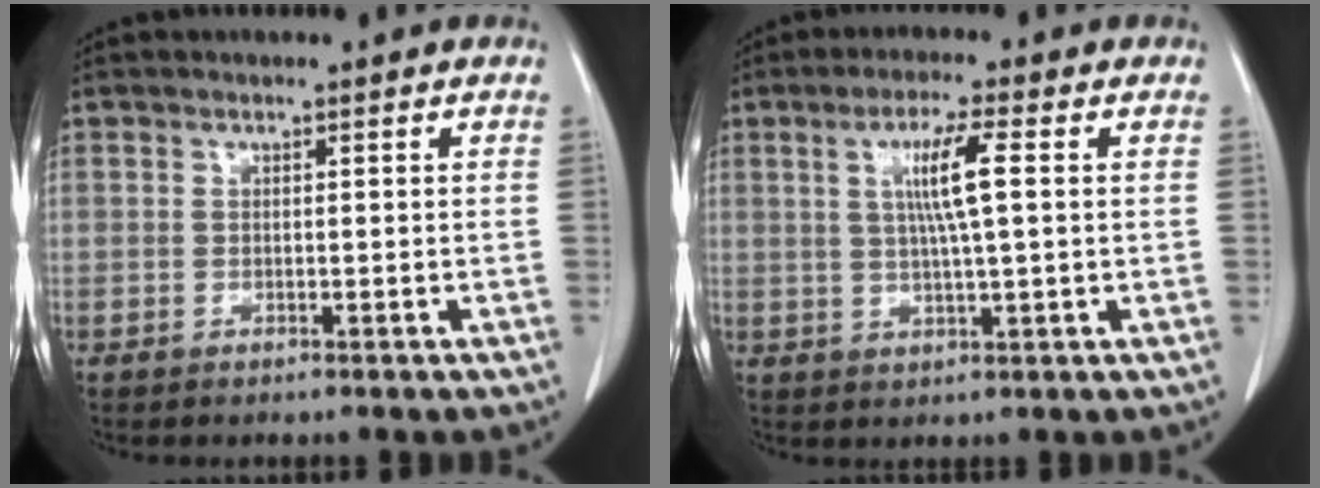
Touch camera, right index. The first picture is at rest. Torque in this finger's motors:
{"motor_torque": [0.94, 0.11, 0.20, 0.07]}